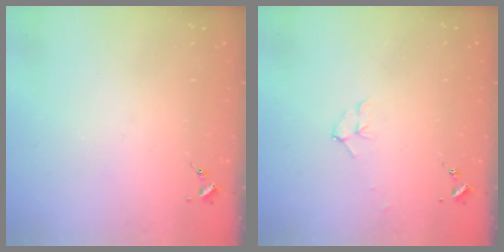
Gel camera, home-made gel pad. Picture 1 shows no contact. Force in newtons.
{"total": 7.0, "press": 7.0, "slide": 1.0}